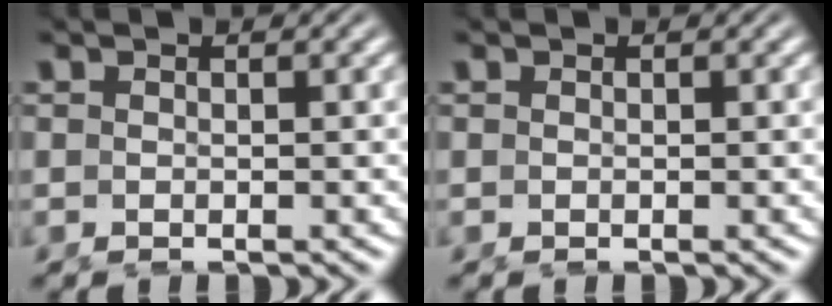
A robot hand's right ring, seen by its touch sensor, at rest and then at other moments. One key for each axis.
{"total": 0.0}